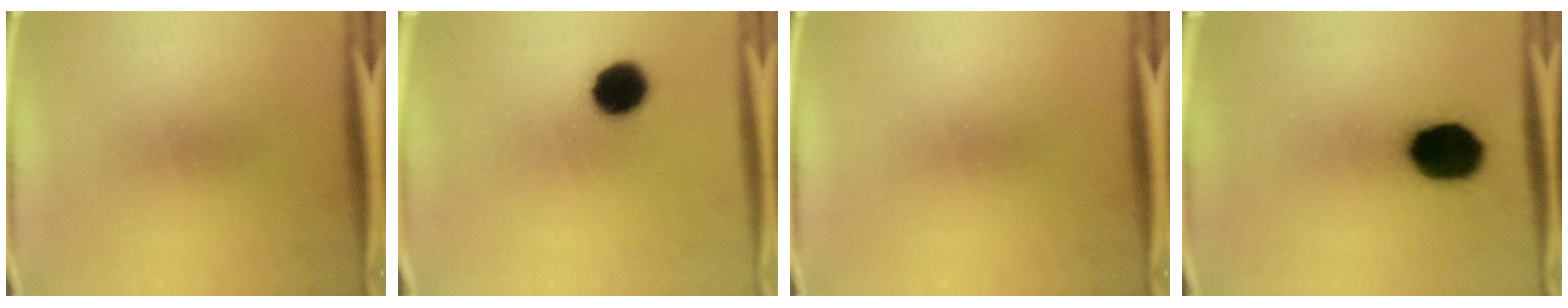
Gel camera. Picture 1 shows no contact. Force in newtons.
{"total": 8.9}
{"total": 0.0}
{"total": 16.3}